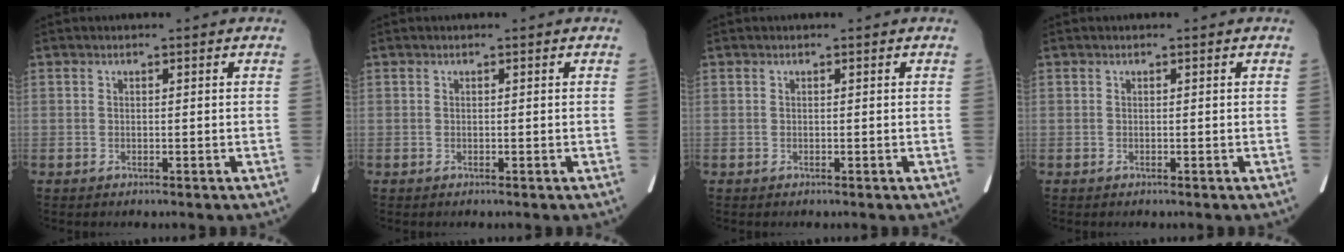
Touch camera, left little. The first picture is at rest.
{"total": 0.0}
{"total": 0.0}
{"total": 0.0}